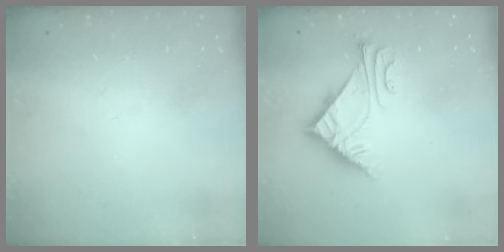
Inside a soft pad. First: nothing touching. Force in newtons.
{"total": 6.4, "press": 6.4, "slide": 0.1}